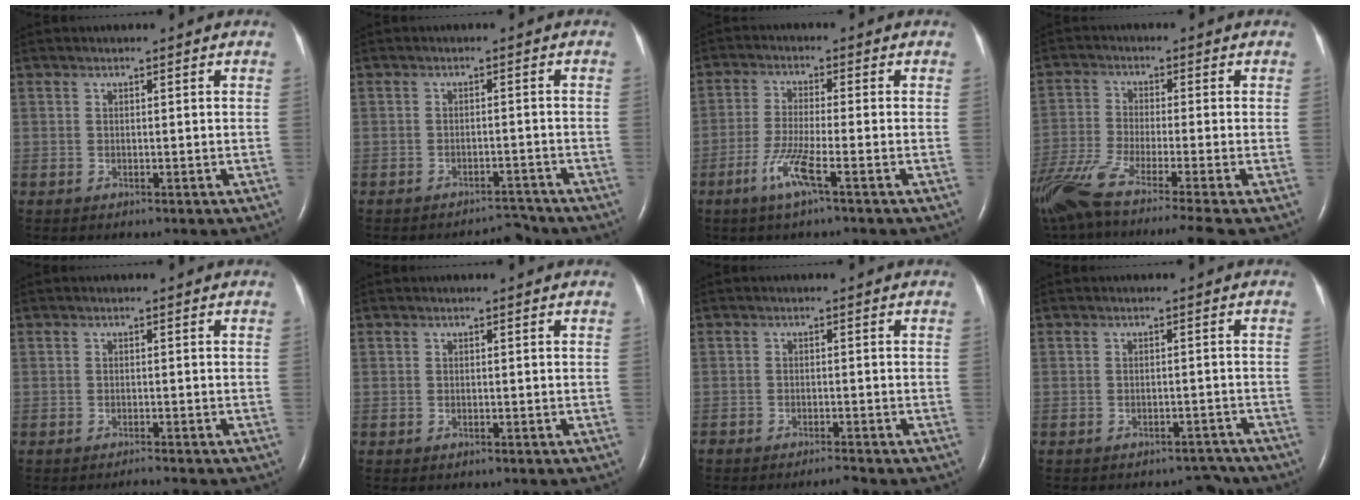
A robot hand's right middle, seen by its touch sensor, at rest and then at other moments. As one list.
[{"total": 2.8, "force": [-2.8, 0.3, -0.1], "torque": [0.003, -0.005, -0.040]}, {"total": 5.6, "force": [-2.9, -0.2, 4.8], "torque": [-0.105, -0.012, -0.061]}, {"total": 16.8, "force": [-13.1, -0.6, 10.4], "torque": [-0.219, -0.052, -0.230]}, {"total": 1.3, "force": [-1.2, -0.3, 0.3], "torque": [-0.009, -0.004, -0.017]}, {"total": 0.0}, {"total": 1.6, "force": [-1.5, -0.2, 0.4], "torque": [-0.010, -0.006, -0.024]}, {"total": 4.4, "force": [-4.0, 1.7, 0.4], "torque": [0.002, 0.012, -0.050]}]